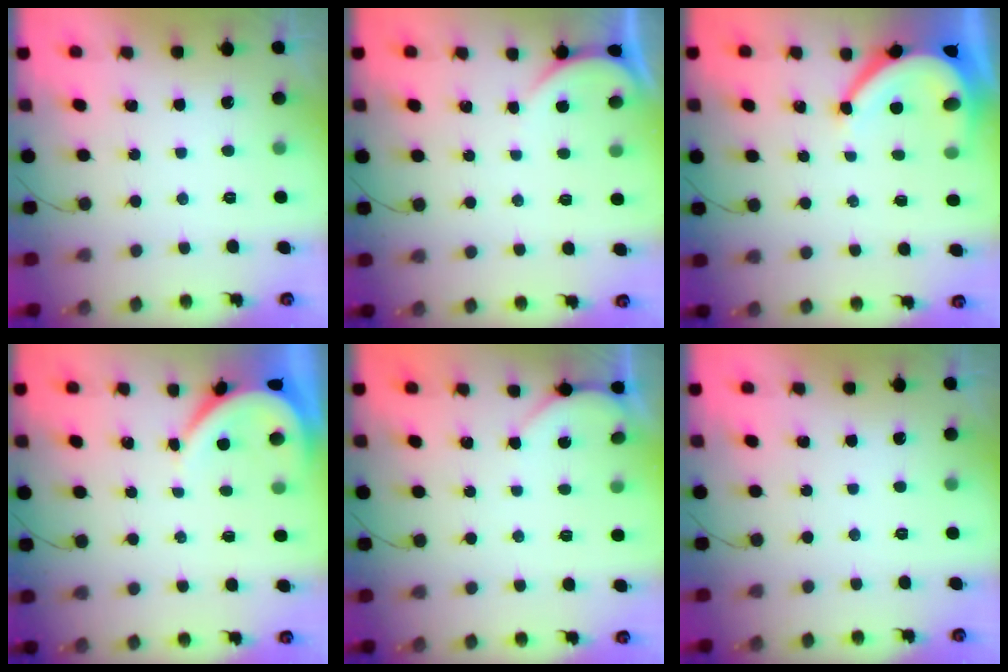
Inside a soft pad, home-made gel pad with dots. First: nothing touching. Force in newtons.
{"total": 1.6, "press": 1.6, "slide": 0.2}
{"total": 8.1, "press": 8.1, "slide": 0.8}
{"total": 3.8, "press": 3.8, "slide": 0.5}
{"total": 1.8, "press": 1.8, "slide": 0.2}
{"total": 0.0}